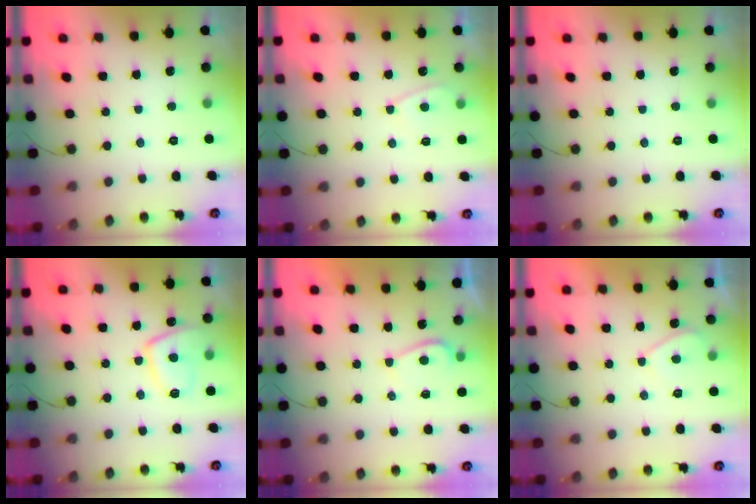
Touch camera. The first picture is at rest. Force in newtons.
{"total": 3.9, "press": 3.9, "slide": 0.5}
{"total": 0.0}
{"total": 10.6, "press": 10.5, "slide": 1.2}
{"total": 2.7, "press": 2.7, "slide": 0.6}
{"total": 2.8, "press": 2.7, "slide": 0.5}